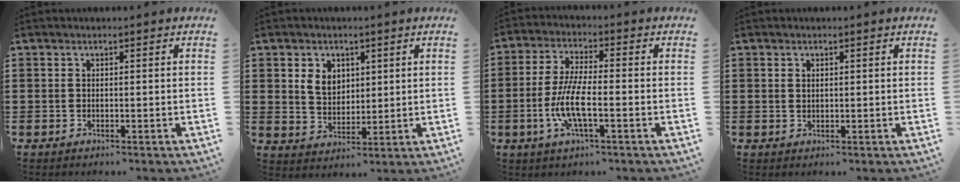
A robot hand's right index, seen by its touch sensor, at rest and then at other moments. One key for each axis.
{"total": 4.7, "fx": 1.7, "fy": 3.8, "fz": 2.3, "tx": -0.060, "ty": 0.013, "tz": 0.030}
{"total": 7.7, "fx": -2.5, "fy": 1.9, "fz": 7.0, "tx": -0.158, "ty": -0.014, "tz": -0.053}
{"total": 0.7, "fx": 0.3, "fy": 0.5, "fz": 0.4, "tx": -0.010, "ty": 0.003, "tz": 0.006}